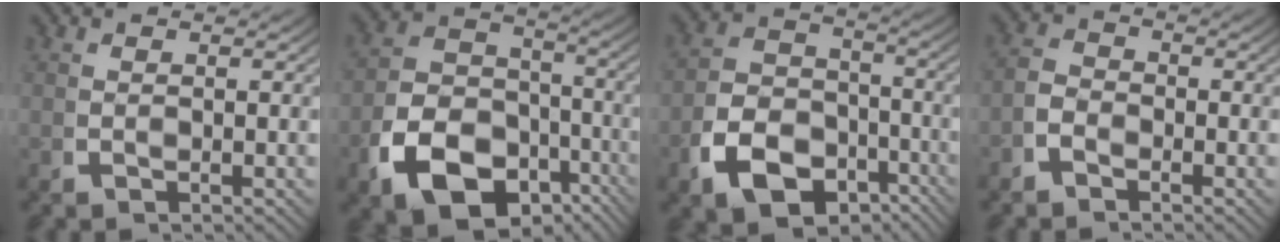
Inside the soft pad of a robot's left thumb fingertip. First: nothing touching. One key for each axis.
{"total": 13.7, "fx": -5.6, "fy": 10.1, "fz": 7.5, "tx": -0.145, "ty": -0.051, "tz": -0.081}
{"total": 11.3, "fx": -4.8, "fy": 8.6, "fz": 5.5, "tx": -0.104, "ty": -0.041, "tz": -0.074}
{"total": 2.2, "fx": -1.1, "fy": 1.7, "fz": 0.8, "tx": -0.013, "ty": -0.007, "tz": -0.025}